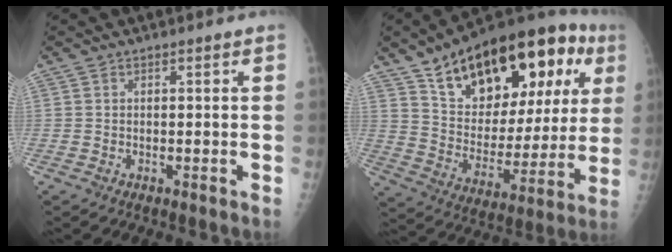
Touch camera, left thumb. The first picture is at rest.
{"total": 29.7, "force": [13.9, 14.6, 21.8], "torque": [-0.292, -0.001, 0.223]}